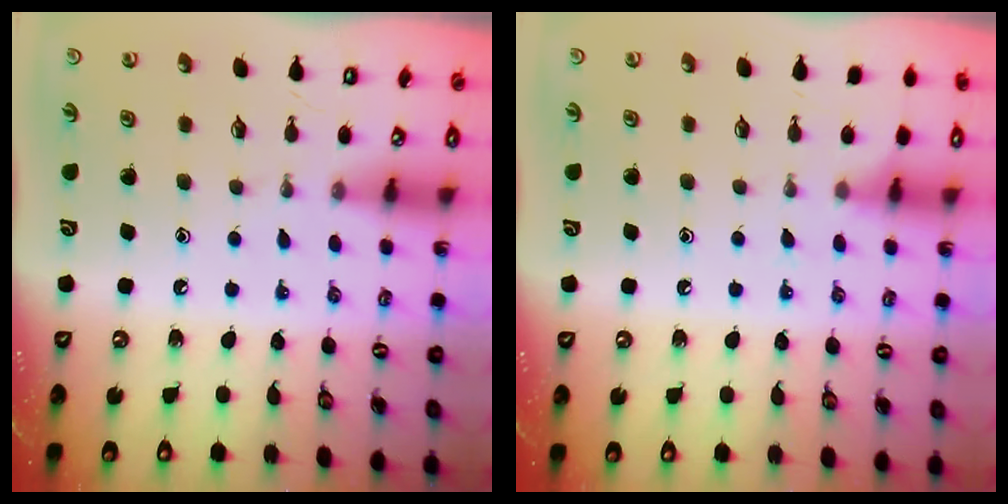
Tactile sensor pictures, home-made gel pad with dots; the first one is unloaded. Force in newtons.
{"total": 4.2, "press": 4.1, "slide": 0.6}